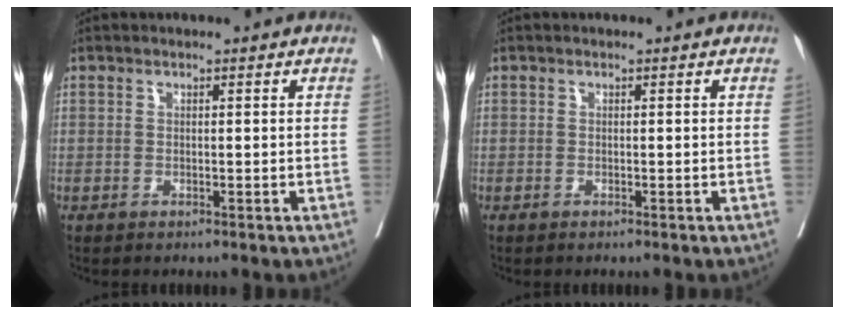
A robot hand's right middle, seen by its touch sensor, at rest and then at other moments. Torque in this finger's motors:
{"motor_torque": [-0.11, 0.12, -0.03, 0.00]}